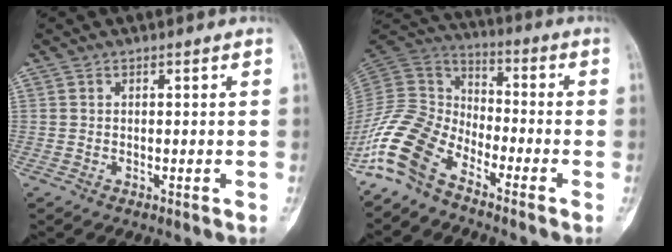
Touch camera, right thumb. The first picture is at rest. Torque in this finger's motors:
{"motor_torque": [0.20, 0.15, 1.27, -1.50, 0.16]}